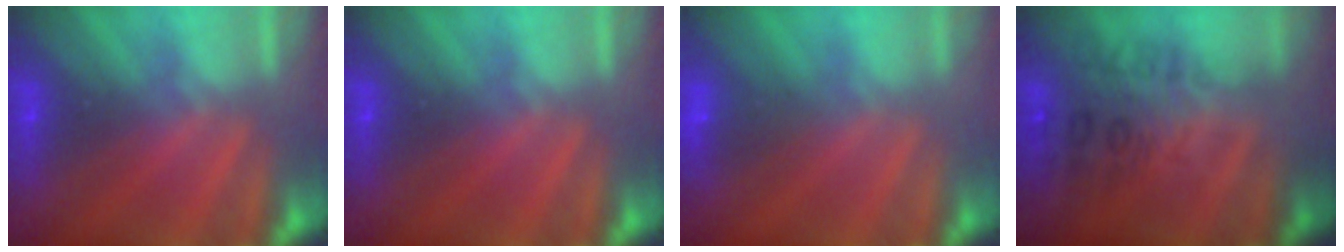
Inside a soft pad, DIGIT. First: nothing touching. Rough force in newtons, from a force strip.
{"total": 0.0}
{"total": 3.0}
{"total": 2.8}